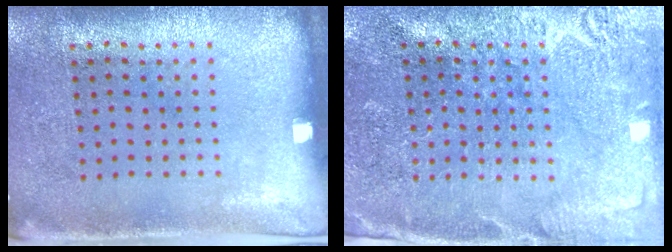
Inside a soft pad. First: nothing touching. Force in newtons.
{"total": 3.1, "press": 3.1, "slide": 0.4}